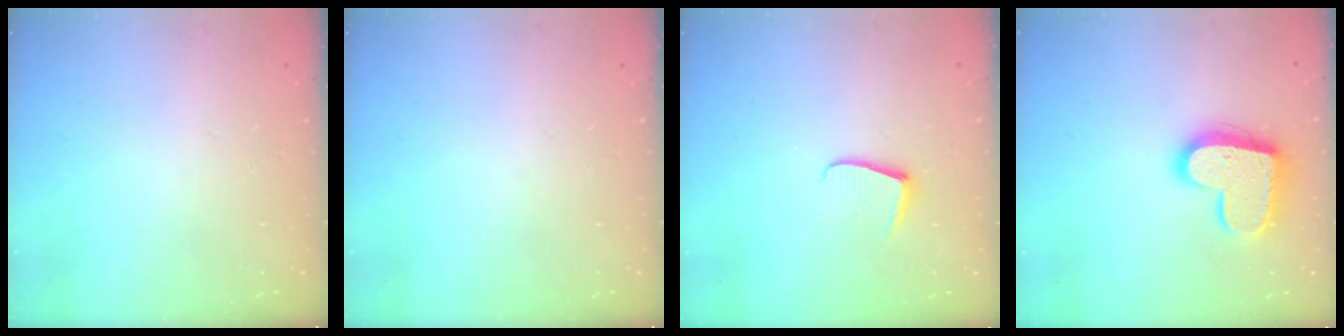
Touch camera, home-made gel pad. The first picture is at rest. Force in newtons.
{"total": 0.0}
{"total": 5.7, "press": 5.7, "slide": 0.6}
{"total": 16.3, "press": 16.3, "slide": 1.3}